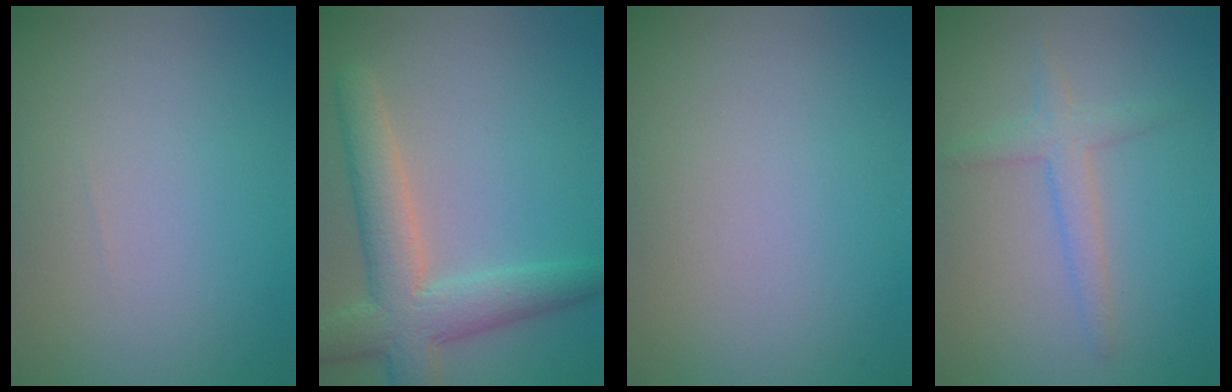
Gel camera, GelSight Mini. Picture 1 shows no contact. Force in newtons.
{"total": 5.8, "press": 5.8, "slide": 0.3}
{"total": 0.0}
{"total": 2.2, "press": 2.2, "slide": 0.0}